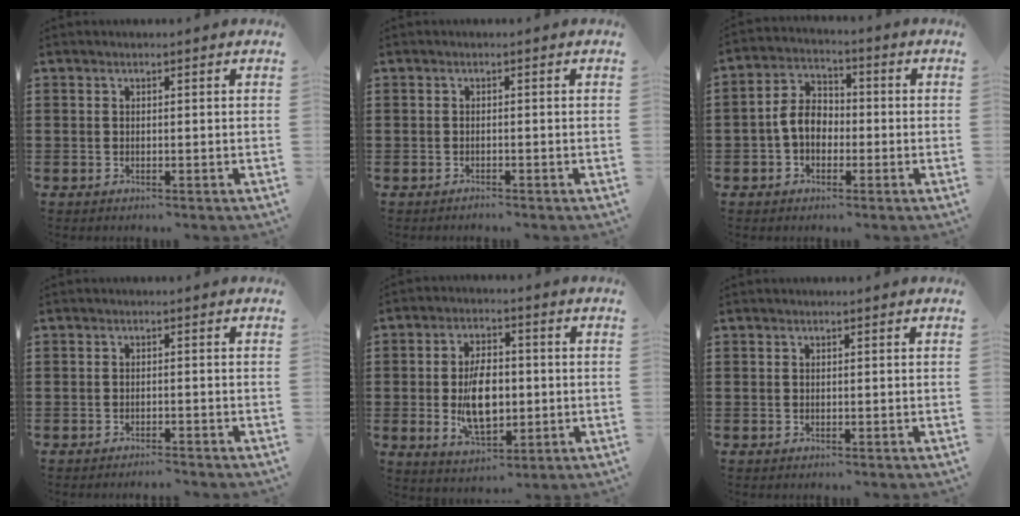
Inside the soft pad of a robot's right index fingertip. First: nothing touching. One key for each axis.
{"total": 0.7, "fx": -0.7, "fy": 0.0, "fz": 0.1, "tx": -0.003, "ty": -0.002, "tz": -0.014}
{"total": 5.9, "fx": -1.3, "fy": 4.1, "fz": 4.1, "tx": -0.101, "ty": 0.007, "tz": -0.031}
{"total": 1.4, "fx": -1.4, "fy": -0.1, "fz": 0.1, "tx": -0.005, "ty": 0.000, "tz": -0.028}
{"total": 9.1, "fx": -1.0, "fy": 5.0, "fz": 7.5, "tx": -0.144, "ty": -0.004, "tz": -0.021}
{"total": 0.0}